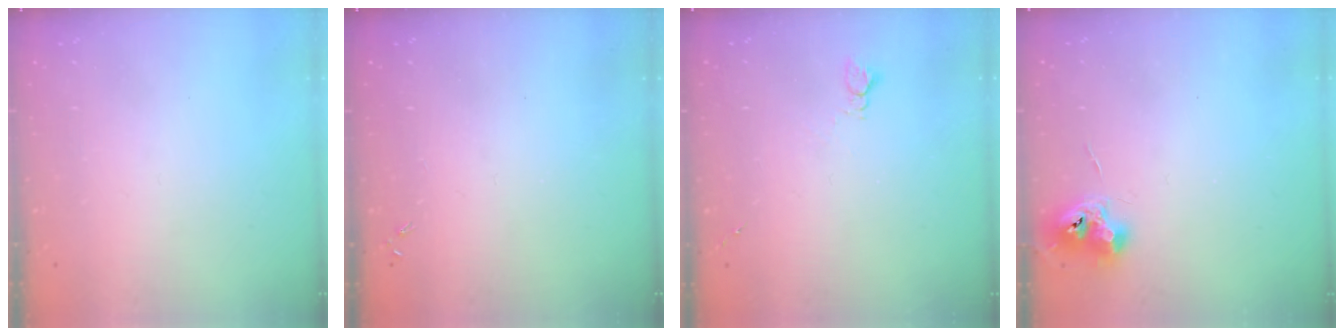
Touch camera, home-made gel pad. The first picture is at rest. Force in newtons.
{"total": 0.0}
{"total": 2.6, "press": 2.6, "slide": 0.4}
{"total": 9.1, "press": 9.1, "slide": 0.4}